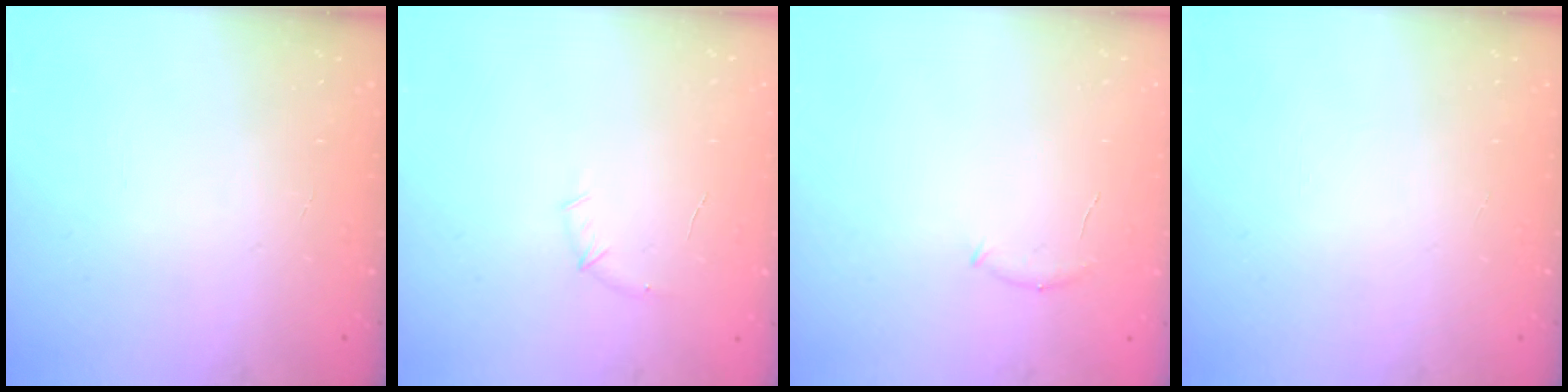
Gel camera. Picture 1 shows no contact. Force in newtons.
{"total": 5.0, "press": 4.8, "slide": 1.4}
{"total": 5.5, "press": 5.4, "slide": 1.3}
{"total": 0.0}